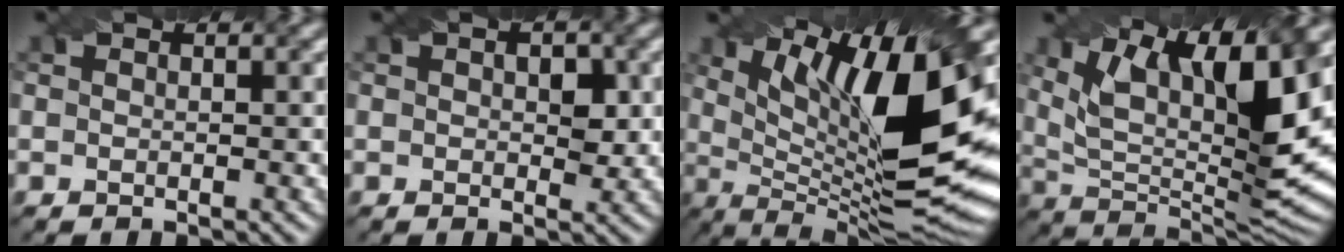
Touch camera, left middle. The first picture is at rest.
{"total": 2.7, "force": [0.4, 1.5, 2.2], "torque": [-0.026, -0.001, 0.007]}
{"total": 15.0, "force": [4.7, 4.2, 13.6], "torque": [-0.213, -0.011, 0.085]}
{"total": 14.4, "force": [6.7, 4.9, 11.7], "torque": [-0.209, -0.001, 0.123]}